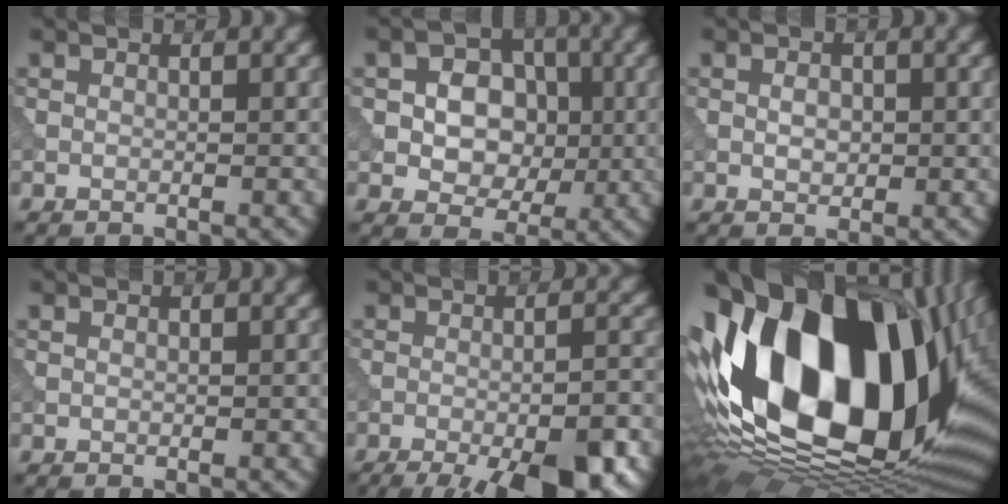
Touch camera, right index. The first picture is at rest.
{"total": 6.6, "force": [0.3, 5.3, 3.9], "torque": [-0.048, 0.013, -0.007]}
{"total": 1.5, "force": [-0.2, 1.0, 1.1], "torque": [-0.020, -0.001, -0.004]}
{"total": 0.0}
{"total": 9.3, "force": [-5.2, 2.2, 7.4], "torque": [-0.104, -0.013, -0.076]}
{"total": 21.9, "force": [2.7, 13.0, 17.5], "torque": [-0.348, -0.007, 0.052]}